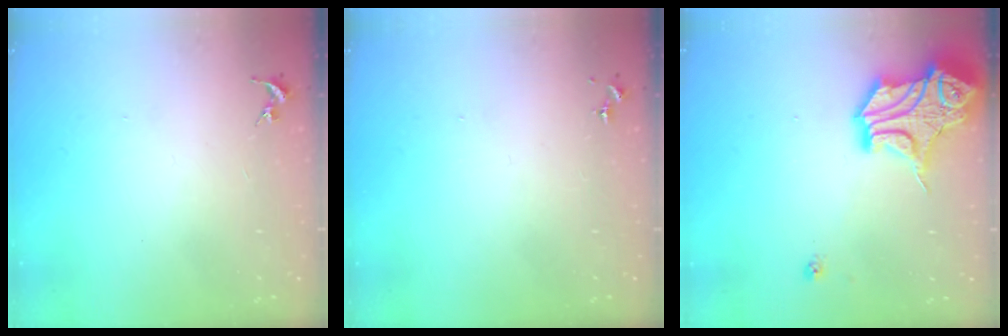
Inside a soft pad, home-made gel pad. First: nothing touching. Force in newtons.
{"total": 0.0}
{"total": 17.8, "press": 17.7, "slide": 2.0}